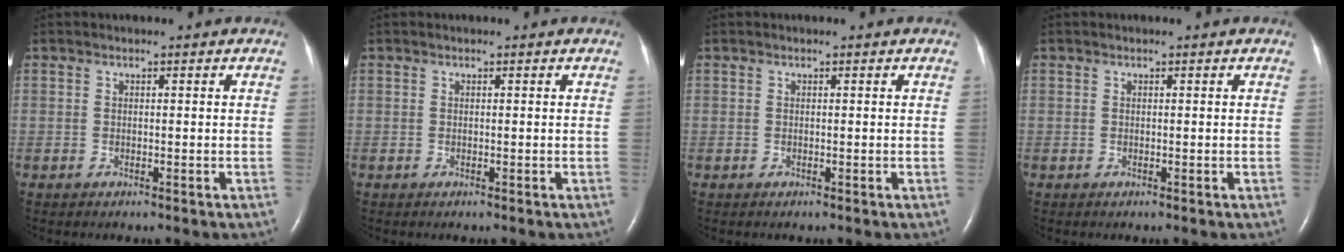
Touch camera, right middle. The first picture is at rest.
{"total": 0.0}
{"total": 0.0}
{"total": 0.0}